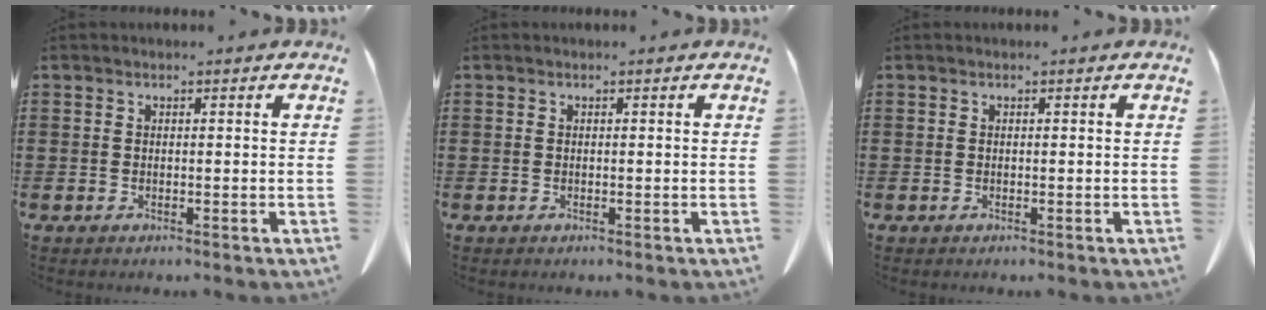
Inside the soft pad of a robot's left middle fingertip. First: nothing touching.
{"total": 0.0}
{"total": 0.0}